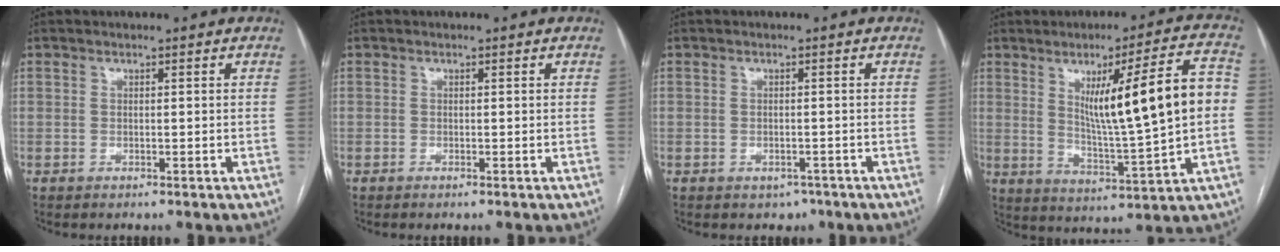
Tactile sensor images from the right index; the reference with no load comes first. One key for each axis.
{"total": 0.0}
{"total": 2.1, "fx": -1.2, "fy": 1.6, "fz": 0.7, "tx": -0.006, "ty": 0.004, "tz": -0.011}
{"total": 16.1, "fx": 2.1, "fy": 0.7, "fz": 16.0, "tx": -0.242, "ty": 0.008, "tz": 0.038}